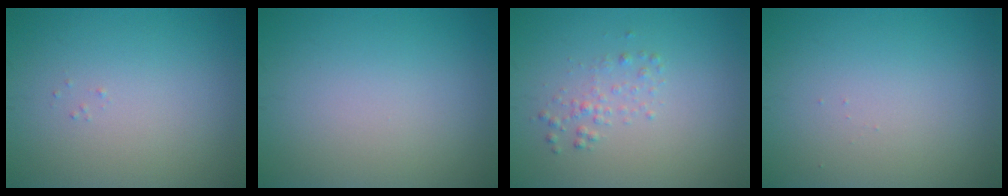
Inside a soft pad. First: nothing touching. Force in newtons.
{"total": 0.0}
{"total": 1.3, "press": 1.3, "slide": 0.0}
{"total": 0.0}